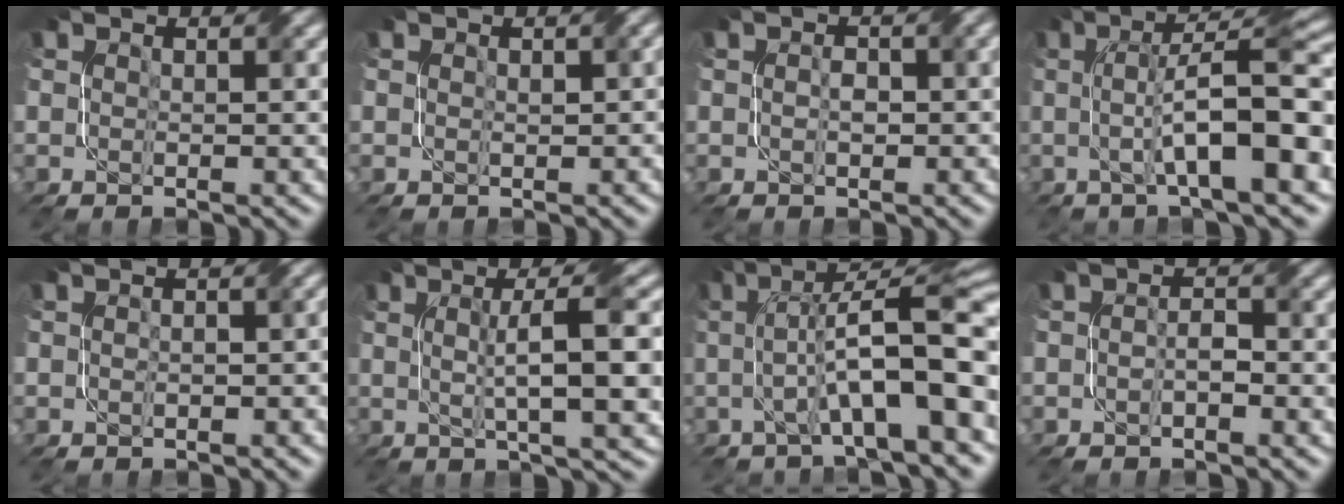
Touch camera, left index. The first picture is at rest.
{"total": 0.8, "force": [0.1, 0.4, 0.7], "torque": [-0.010, 0.003, 0.007]}
{"total": 1.7, "force": [-0.2, 0.9, 1.4], "torque": [-0.022, 0.002, -0.002]}
{"total": 10.1, "force": [-0.1, 2.0, 9.9], "torque": [-0.138, 0.017, -0.005]}
{"total": 1.5, "force": [-0.4, 0.8, 1.2], "torque": [-0.019, -0.003, -0.004]}
{"total": 7.7, "force": [0.8, 1.5, 7.5], "torque": [-0.103, 0.009, 0.015]}
{"total": 10.5, "force": [-0.7, 2.3, 10.2], "torque": [-0.147, 0.024, -0.016]}
{"total": 1.3, "force": [-0.8, 0.5, 1.0], "torque": [-0.018, 0.002, -0.014]}